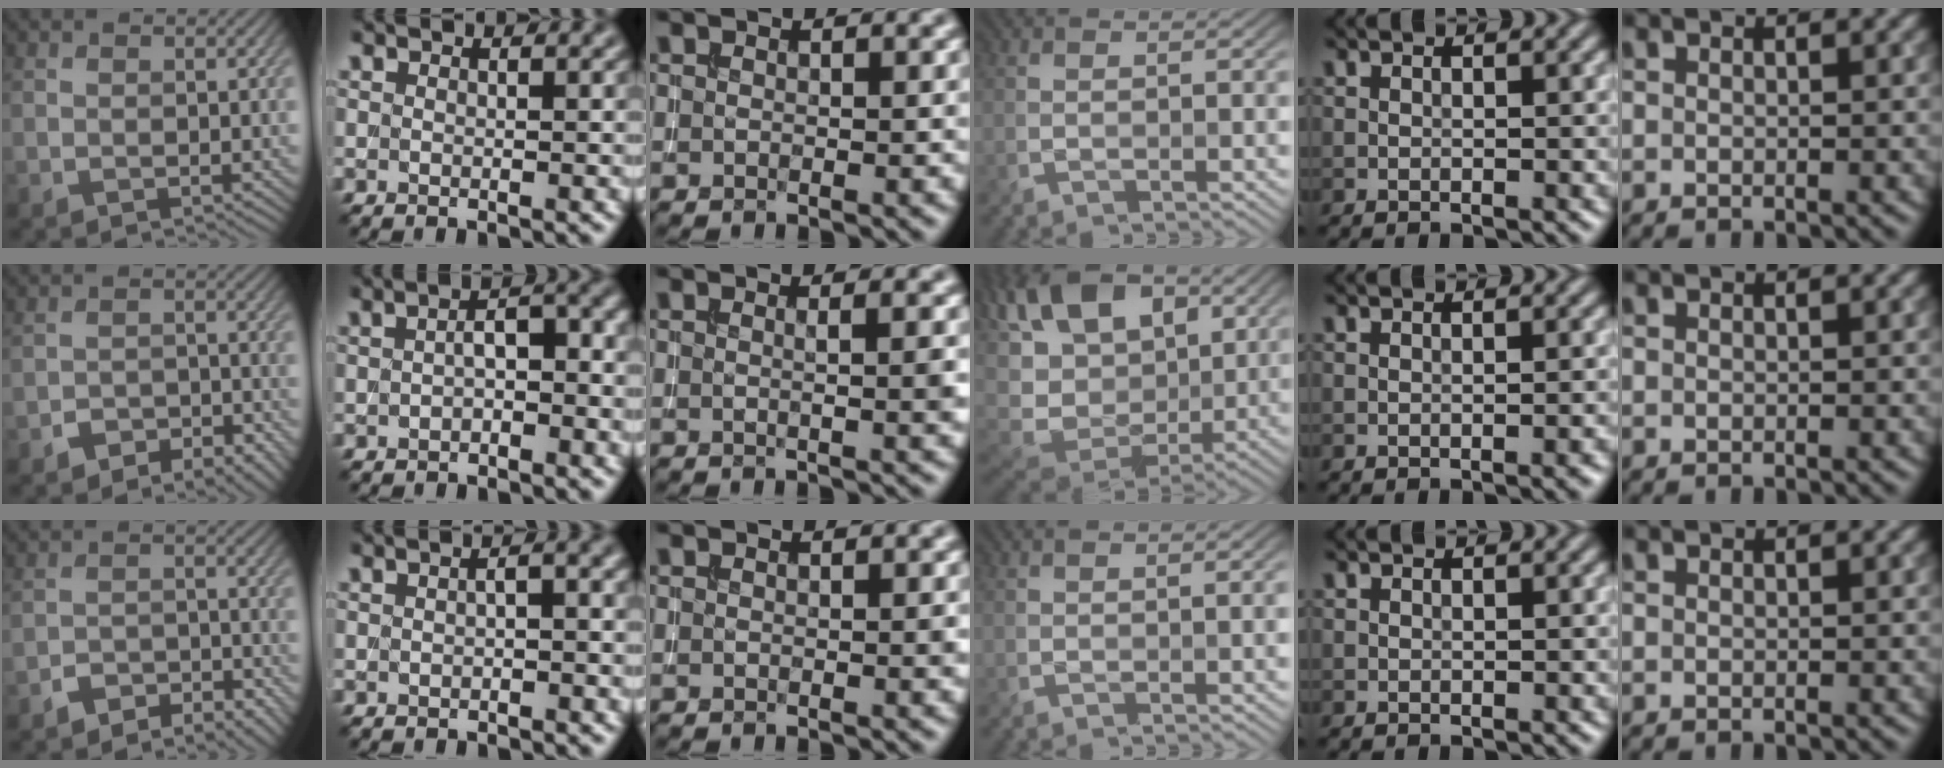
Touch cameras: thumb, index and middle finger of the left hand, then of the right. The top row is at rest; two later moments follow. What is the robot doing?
{"motion": "extract", "object": "backpack"}